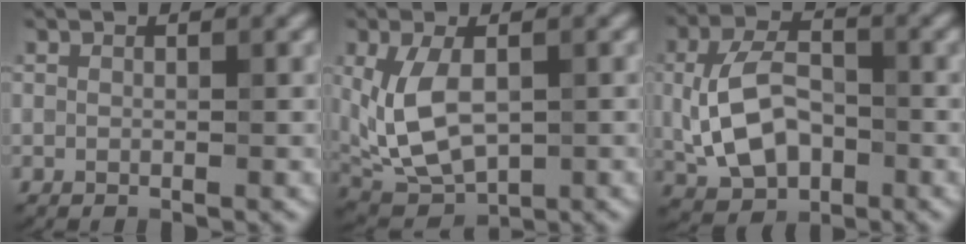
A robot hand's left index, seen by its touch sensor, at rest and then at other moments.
{"total": 6.5, "force": [0.2, 3.7, 5.4], "torque": [-0.122, -0.009, 0.012]}
{"total": 7.1, "force": [-0.7, 4.6, 5.3], "torque": [-0.111, -0.003, -0.013]}